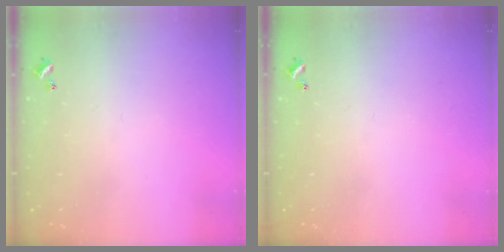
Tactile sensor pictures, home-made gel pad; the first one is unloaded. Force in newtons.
{"total": 0.0}